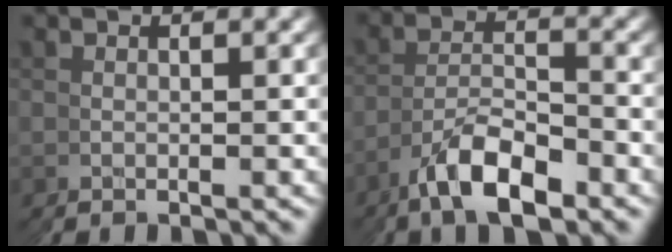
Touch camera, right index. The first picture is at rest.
{"total": 4.6, "force": [-3.2, 1.6, 2.8], "torque": [-0.053, 0.002, -0.062]}